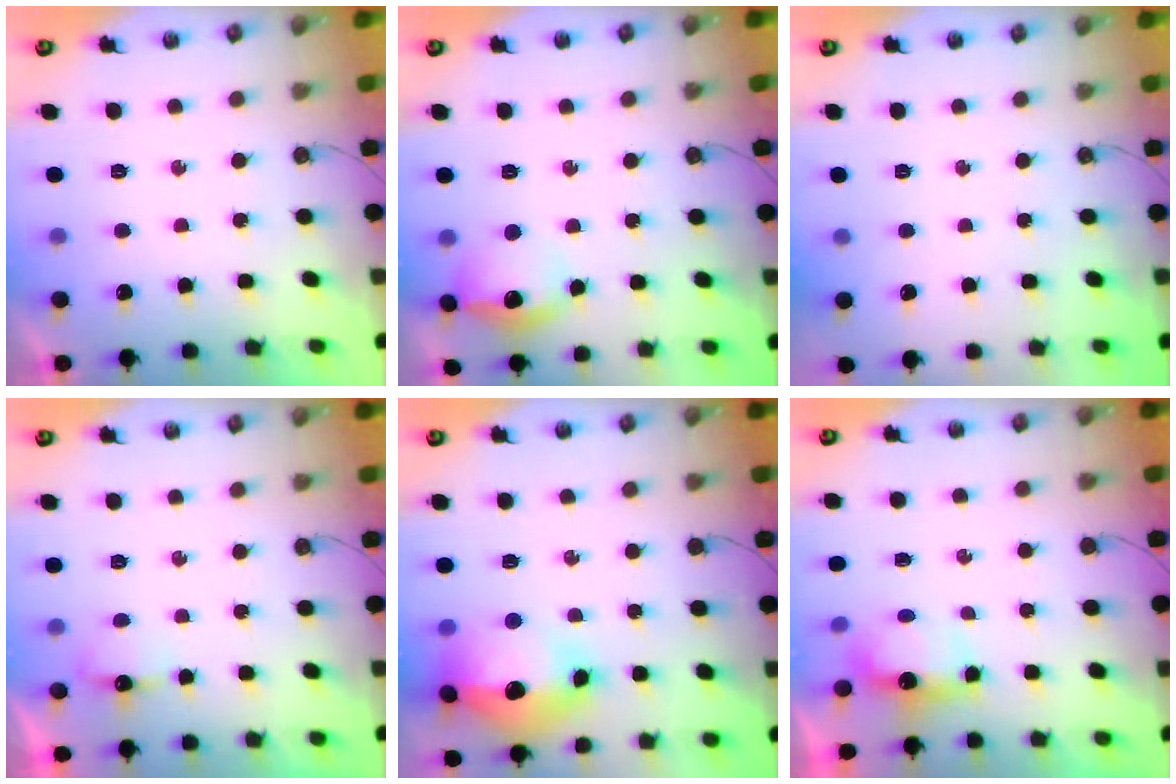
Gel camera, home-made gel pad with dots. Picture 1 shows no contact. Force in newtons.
{"total": 13.4, "press": 13.4, "slide": 1.0}
{"total": 0.0}
{"total": 3.9, "press": 3.8, "slide": 0.7}
{"total": 22.5, "press": 18.8, "slide": 12.4}
{"total": 4.9, "press": 4.8, "slide": 0.6}